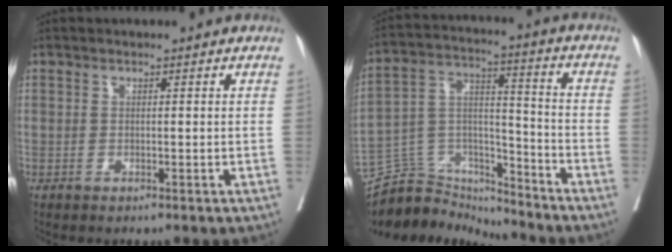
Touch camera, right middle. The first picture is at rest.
{"total": 12.8, "force": [-12.4, 3.0, 0.2], "torque": [-0.004, 0.057, -0.221]}